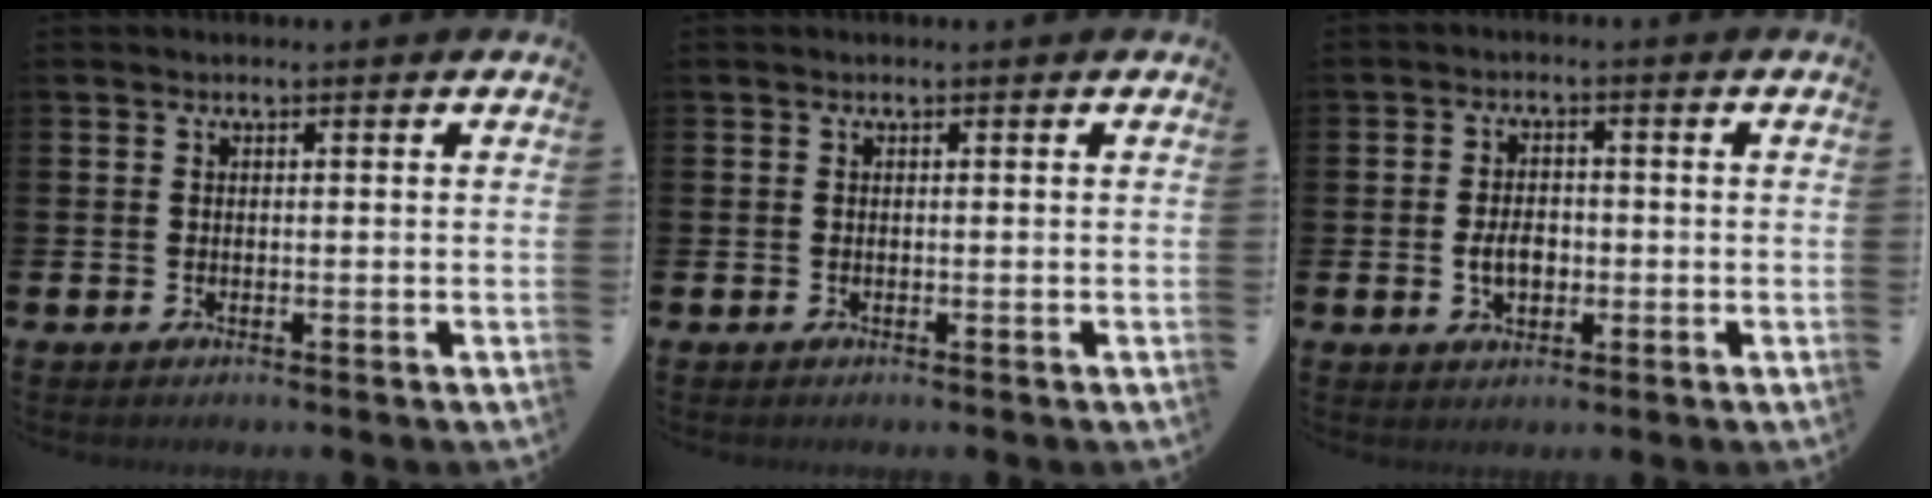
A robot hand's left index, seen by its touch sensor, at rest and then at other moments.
{"total": 0.0}
{"total": 3.6, "force": [-0.7, 2.4, 2.6], "torque": [-0.032, -0.003, -0.018]}